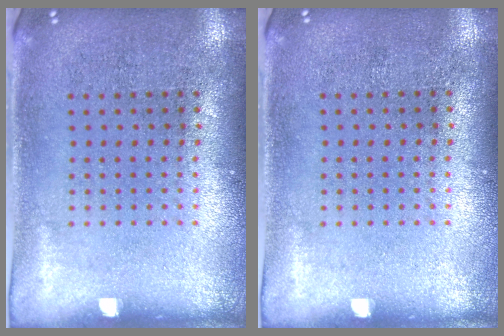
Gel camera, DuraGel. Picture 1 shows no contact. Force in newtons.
{"total": 0.0}